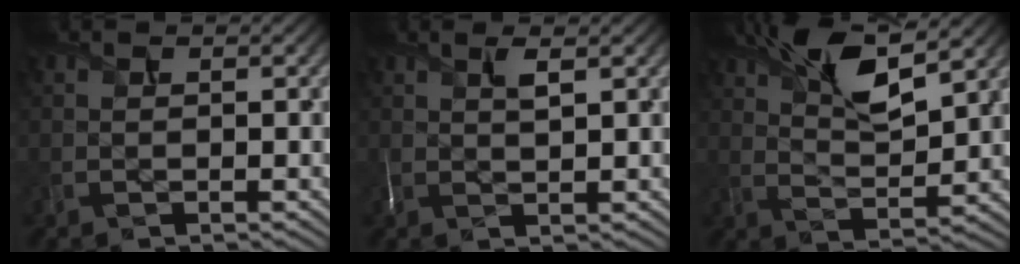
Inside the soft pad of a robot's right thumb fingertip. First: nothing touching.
{"total": 2.6, "force": [1.2, 0.5, 2.2], "torque": [-0.052, 0.004, 0.023]}
{"total": 10.6, "force": [6.3, 3.3, 7.9], "torque": [-0.157, 0.011, 0.118]}